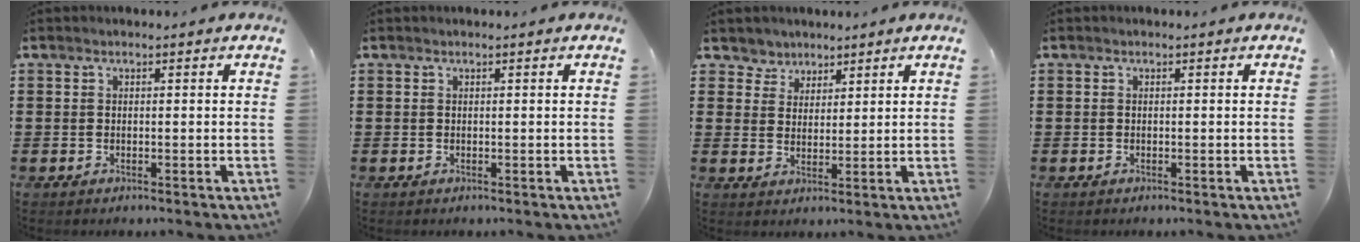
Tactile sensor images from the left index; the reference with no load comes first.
{"total": 0.0}
{"total": 3.8, "force": [2.9, 2.3, -0.5], "torque": [-0.011, 0.000, 0.054]}
{"total": 0.0}